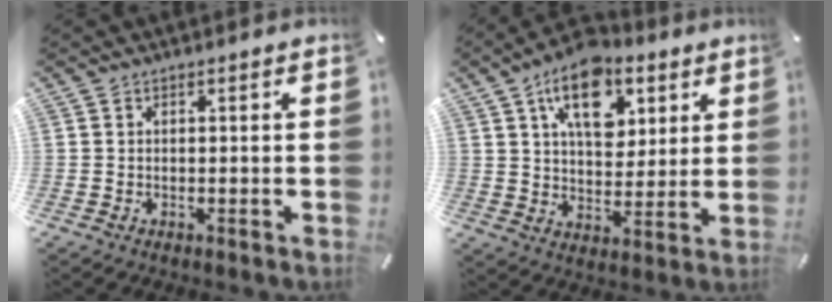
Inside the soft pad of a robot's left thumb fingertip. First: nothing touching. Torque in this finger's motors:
{"motor_torque": [1.51, 2.12, 2.04, -0.73, 0.54]}